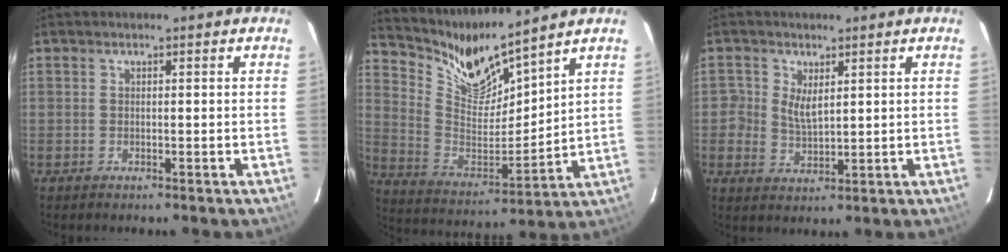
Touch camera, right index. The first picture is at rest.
{"total": 11.3, "force": [10.5, 1.2, 3.9], "torque": [-0.088, -0.038, 0.206]}
{"total": 3.8, "force": [1.1, 2.9, 2.3], "torque": [-0.048, -0.001, 0.024]}